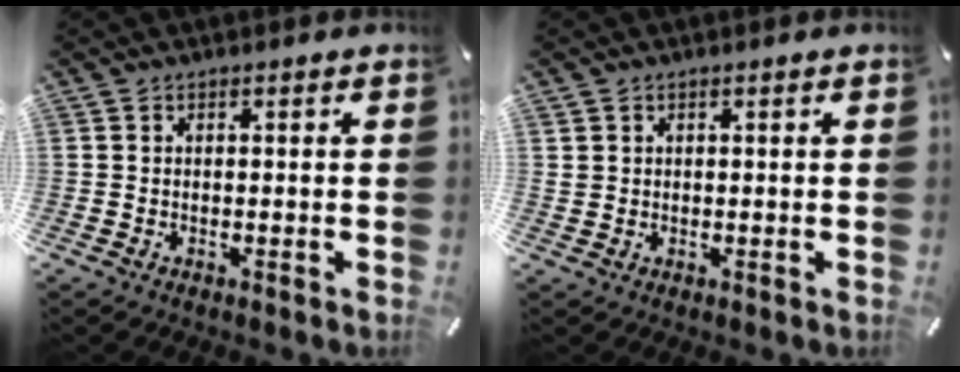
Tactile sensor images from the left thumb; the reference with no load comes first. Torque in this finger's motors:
{"motor_torque": [-0.10, -0.07, -0.02, 0.04, -0.02]}